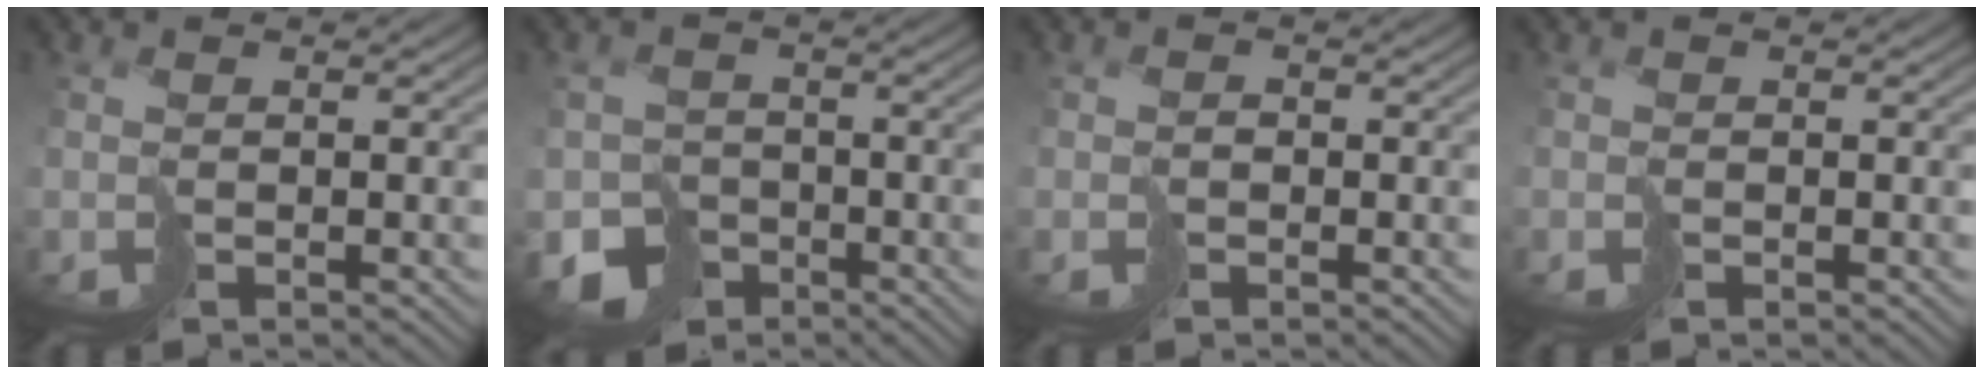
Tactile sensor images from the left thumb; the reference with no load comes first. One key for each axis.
{"total": 5.4, "fx": -3.8, "fy": 3.6, "fz": 1.5, "tx": -0.021, "ty": -0.016, "tz": -0.069}
{"total": 0.5, "fx": -0.3, "fy": 0.3, "fz": -0.2, "tx": 0.013, "ty": 0.006, "tz": -0.009}
{"total": 0.0}